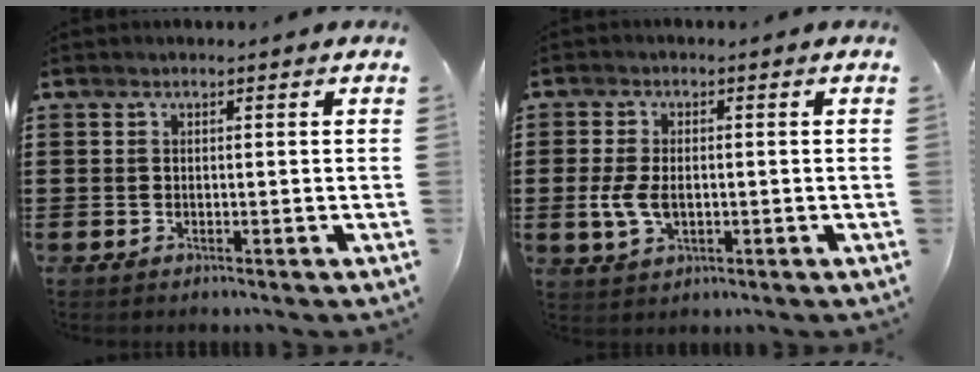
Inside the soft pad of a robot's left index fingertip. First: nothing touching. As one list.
[{"total": 4.7, "force": [-0.6, 2.8, 3.8], "torque": [-0.091, -0.001, -0.016]}]